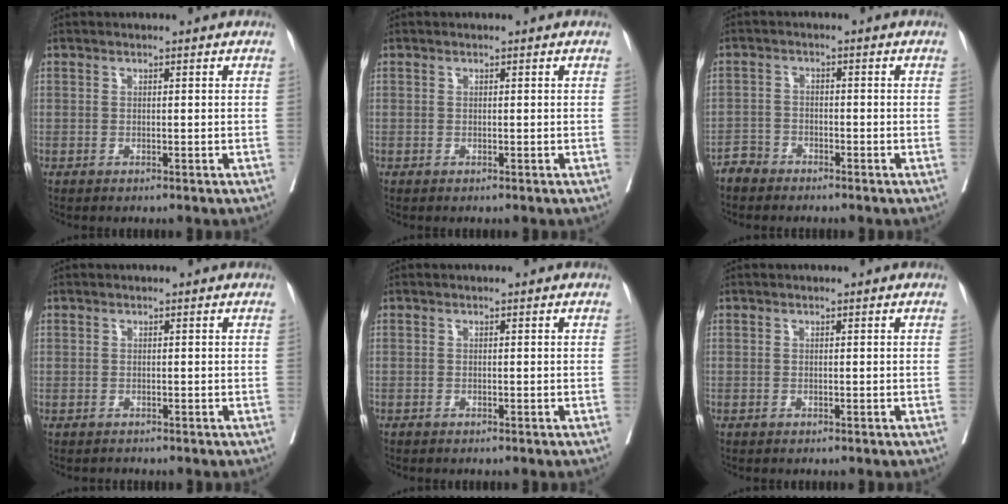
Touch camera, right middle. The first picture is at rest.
{"total": 0.0}
{"total": 2.5, "force": [-2.3, 1.0, -0.2], "torque": [0.004, 0.002, -0.044]}
{"total": 0.0}
{"total": 0.0}
{"total": 0.0}